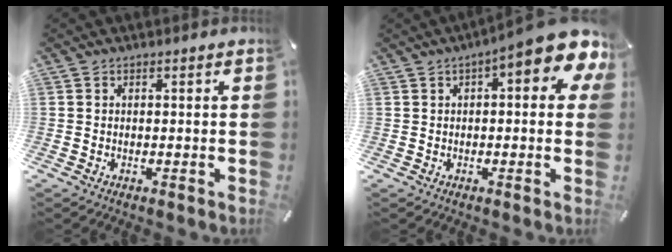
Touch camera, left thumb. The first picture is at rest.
{"total": 11.1, "force": [5.0, 3.0, 9.4], "torque": [-0.124, -0.037, 0.081]}